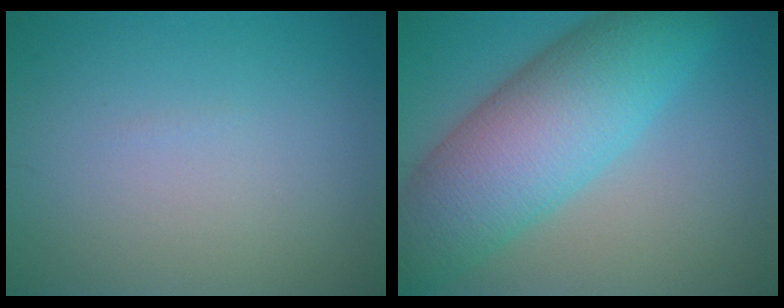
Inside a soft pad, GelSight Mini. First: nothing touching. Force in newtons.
{"total": 10.7, "press": 10.7, "slide": 0.2}